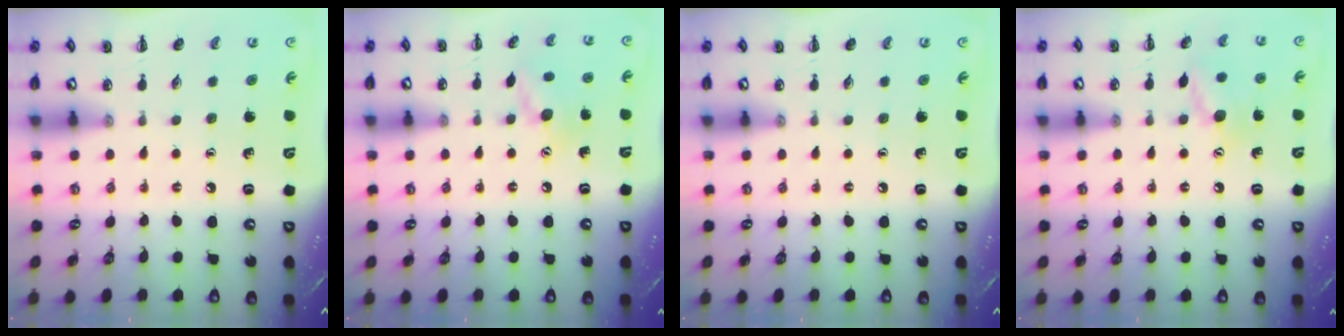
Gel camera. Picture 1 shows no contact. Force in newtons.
{"total": 9.3, "press": 9.2, "slide": 0.7}
{"total": 0.0}
{"total": 10.1, "press": 10.1, "slide": 0.6}